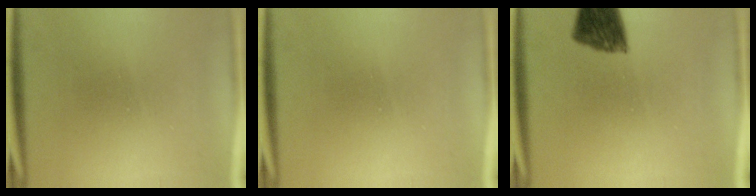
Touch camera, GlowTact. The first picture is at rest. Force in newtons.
{"total": 0.0}
{"total": 8.6}